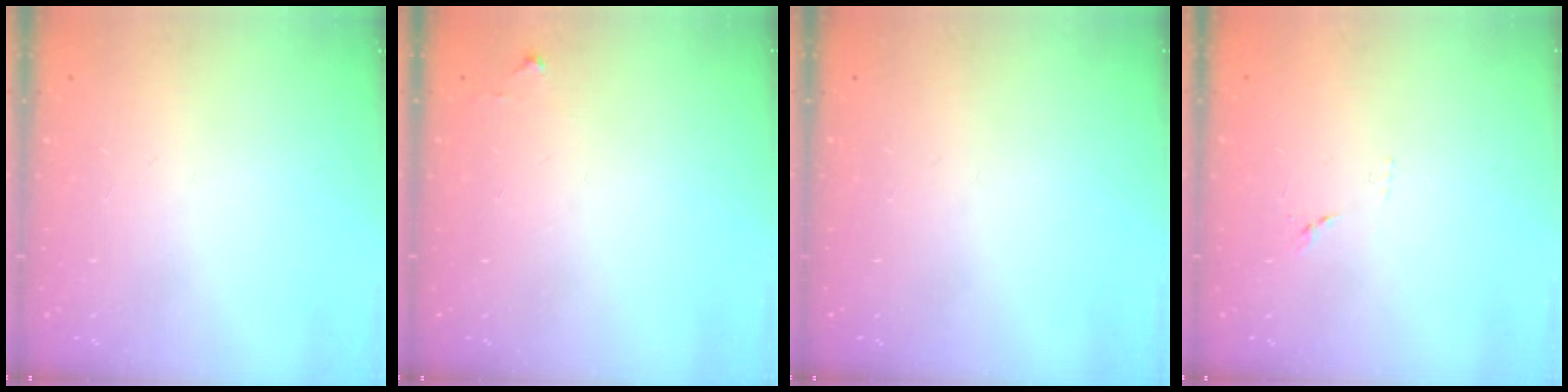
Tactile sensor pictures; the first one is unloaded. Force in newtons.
{"total": 5.0, "press": 5.0, "slide": 0.7}
{"total": 0.0}
{"total": 7.6, "press": 7.6, "slide": 0.7}